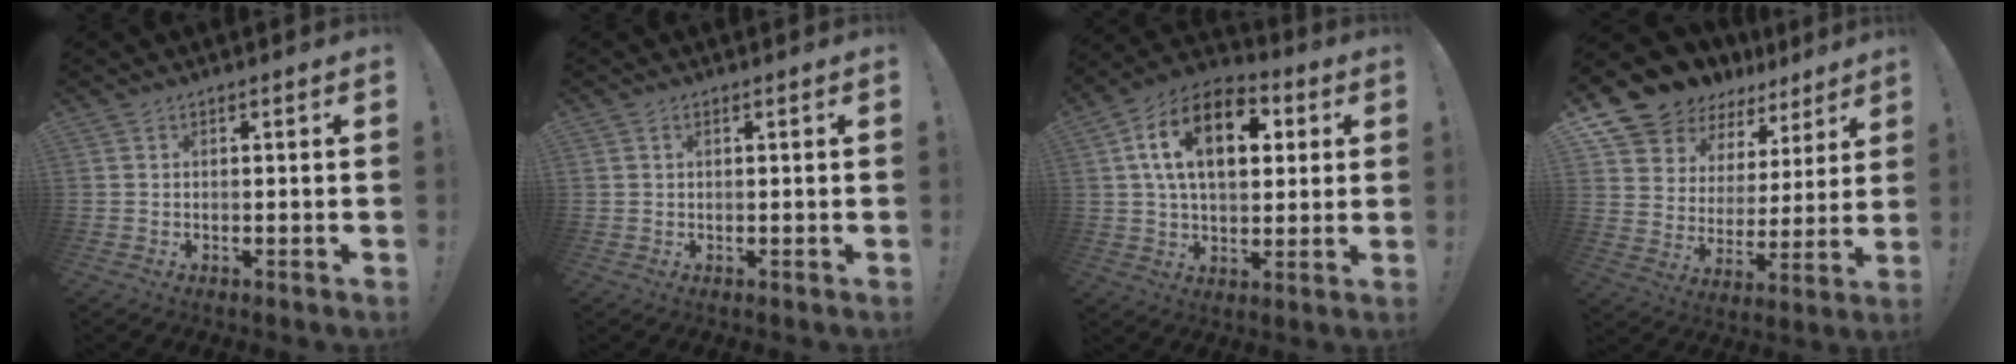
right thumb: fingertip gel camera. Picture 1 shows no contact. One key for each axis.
{"total": 0.9, "fx": 0.5, "fy": 0.5, "fz": 0.6, "tx": -0.016, "ty": 0.003, "tz": 0.010}
{"total": 18.1, "fx": 5.2, "fy": 11.0, "fz": 13.4, "tx": -0.226, "ty": 0.000, "tz": 0.087}
{"total": 12.1, "fx": 10.7, "fy": 5.6, "fz": 1.2, "tx": -0.047, "ty": -0.098, "tz": 0.204}